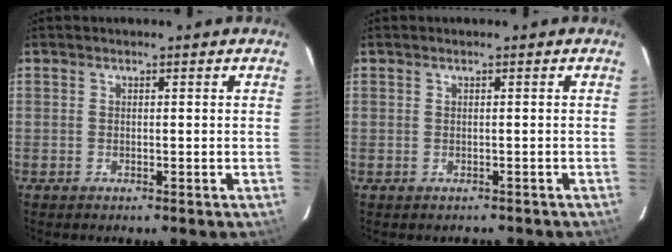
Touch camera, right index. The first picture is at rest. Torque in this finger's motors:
{"motor_torque": [-0.21, 0.16, -0.25, -0.15]}